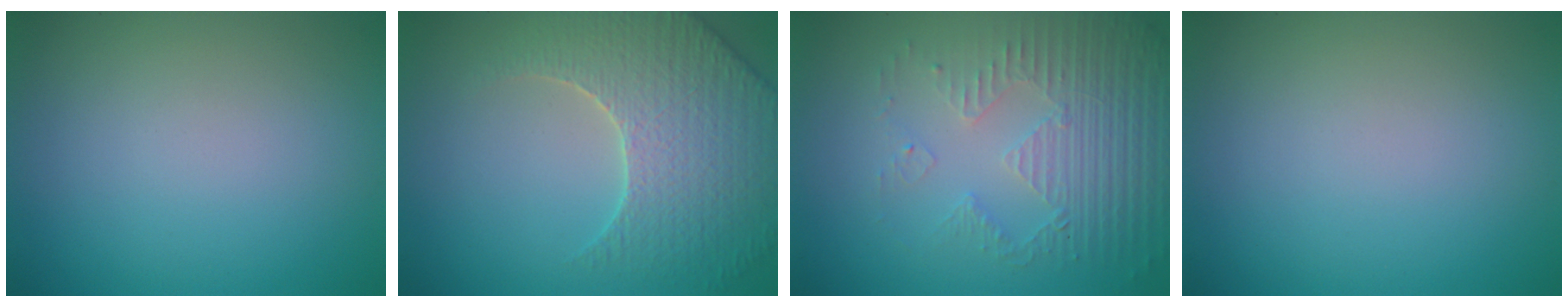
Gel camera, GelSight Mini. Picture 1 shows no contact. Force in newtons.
{"total": 5.4, "press": 5.1, "slide": 1.7}
{"total": 5.3, "press": 3.5, "slide": 4.1}
{"total": 0.0}